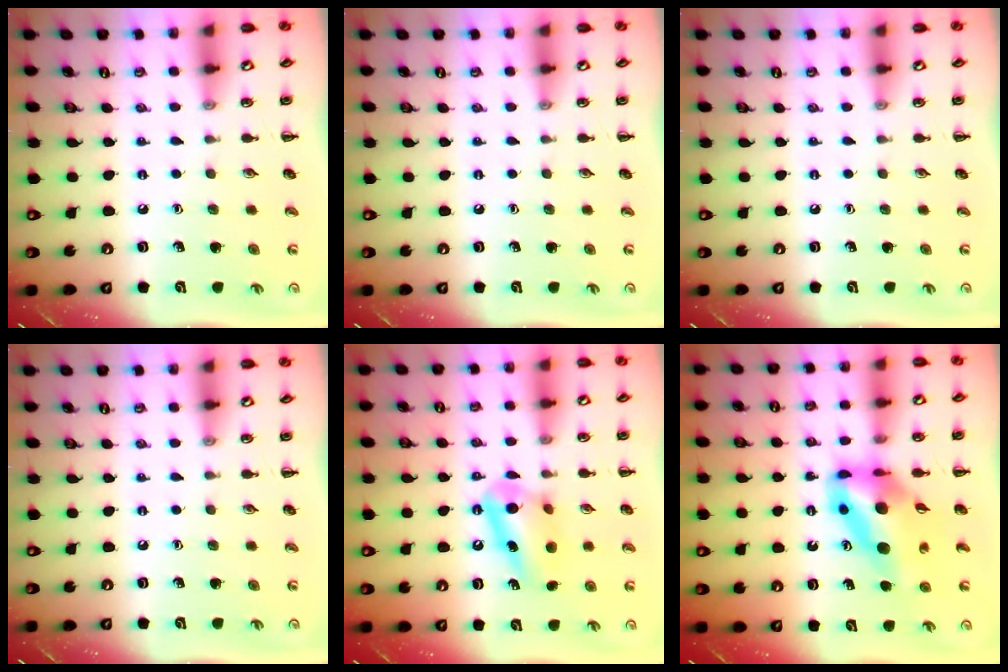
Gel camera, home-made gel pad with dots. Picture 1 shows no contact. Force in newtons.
{"total": 0.0}
{"total": 0.0}
{"total": 0.0}
{"total": 10.7, "press": 10.6, "slide": 1.2}
{"total": 12.9, "press": 12.1, "slide": 4.5}